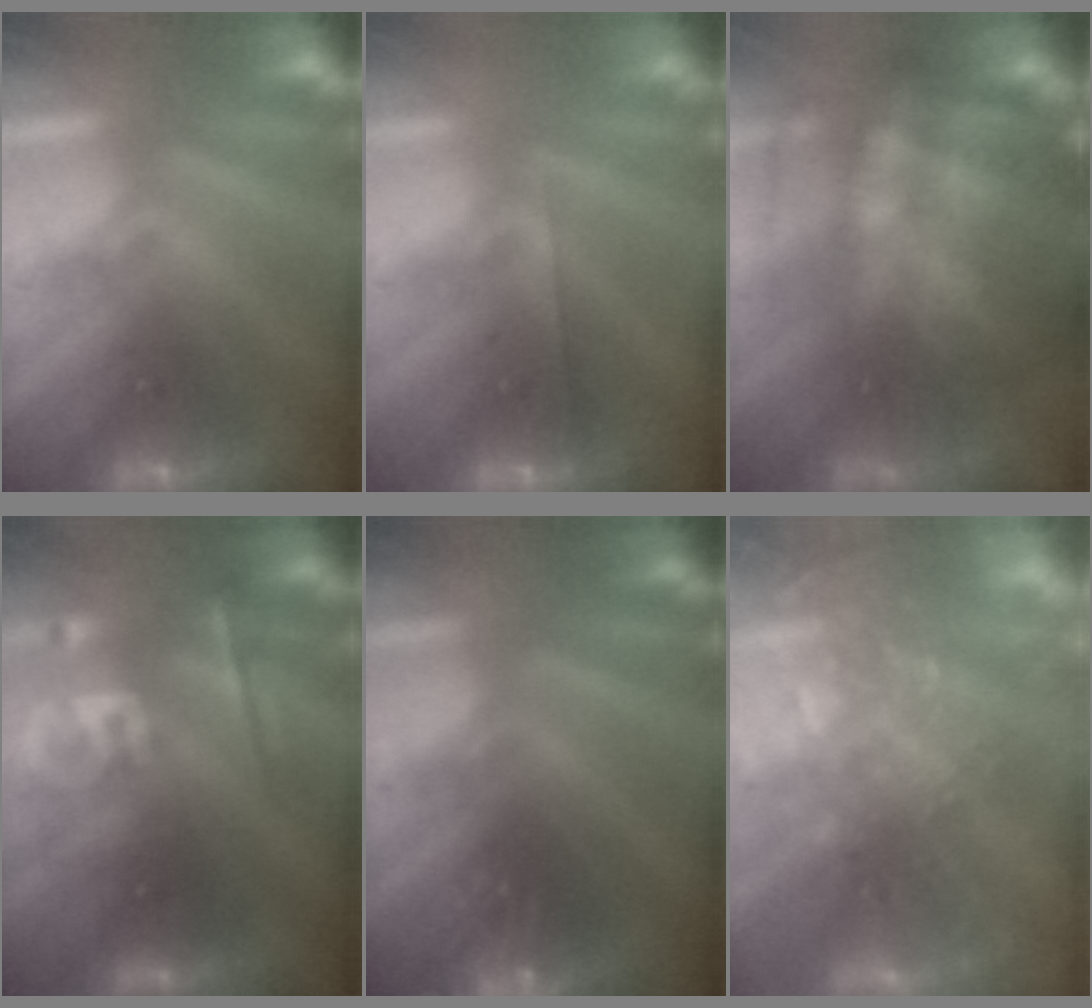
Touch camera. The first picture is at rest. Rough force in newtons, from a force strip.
{"total": 2.0}
{"total": 7.8}
{"total": 2.3}
{"total": 2.9}
{"total": 8.0}